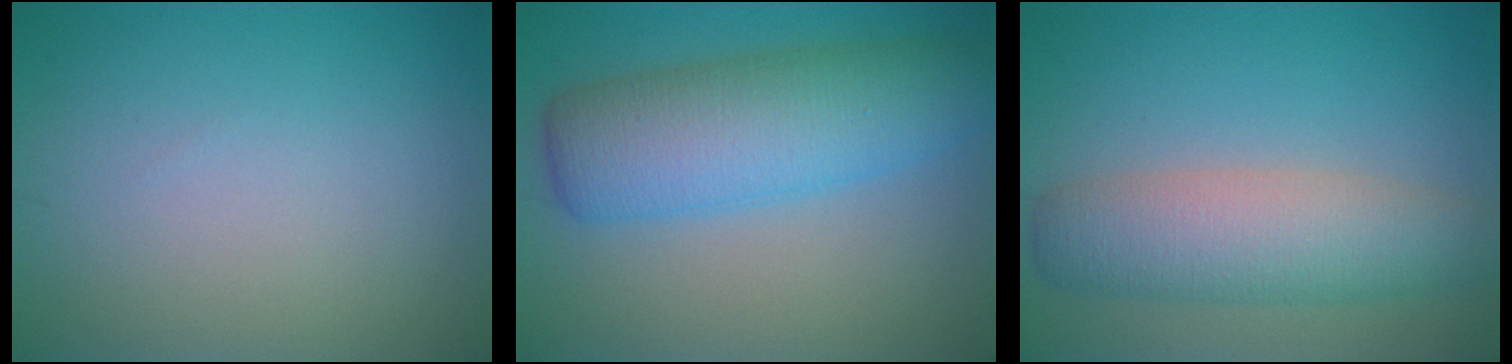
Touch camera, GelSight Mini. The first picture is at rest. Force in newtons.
{"total": 8.2, "press": 8.2, "slide": 0.1}
{"total": 6.1, "press": 6.1, "slide": 0.0}